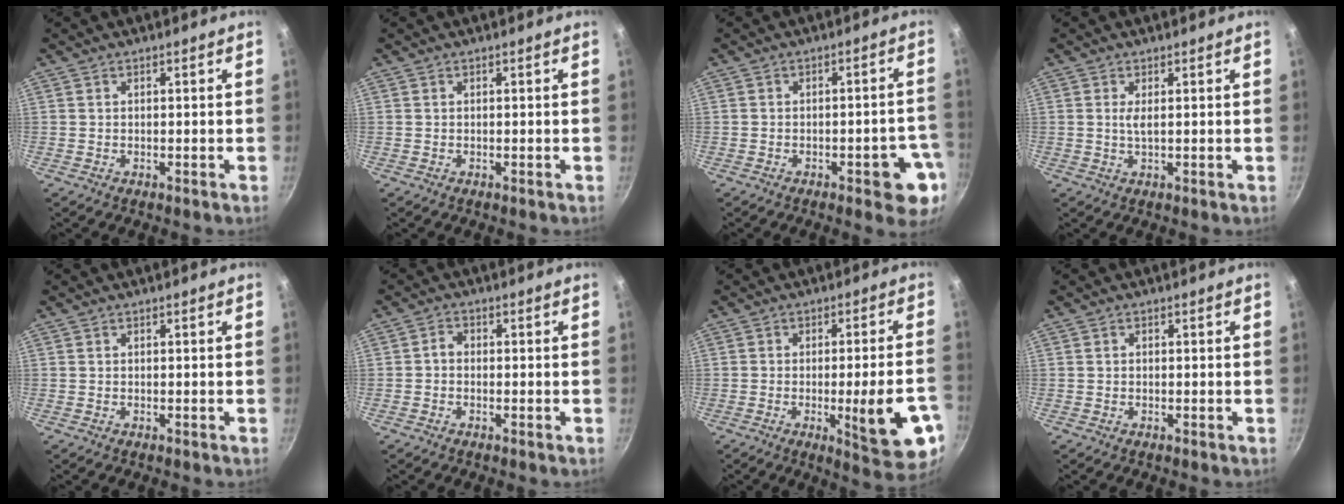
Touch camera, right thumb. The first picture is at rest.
{"total": 0.0}
{"total": 8.3, "force": [-3.3, 3.2, 6.9], "torque": [-0.052, 0.021, -0.036]}
{"total": 2.2, "force": [0.5, 0.4, 2.1], "torque": [-0.045, -0.006, 0.011]}
{"total": 0.0}
{"total": 1.8, "force": [-0.4, 1.4, 1.0], "torque": [-0.018, 0.010, -0.011]}
{"total": 13.9, "force": [-4.1, 3.1, 13.0], "torque": [-0.150, 0.010, -0.047]}
{"total": 0.5, "force": [0.1, 0.4, 0.3], "torque": [-0.005, 0.003, 0.002]}